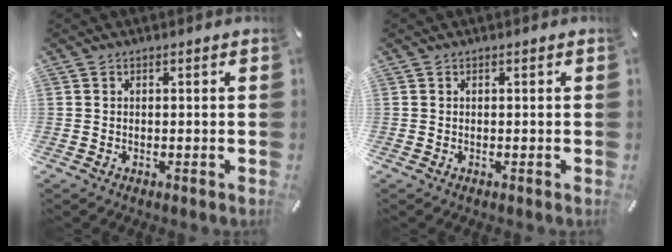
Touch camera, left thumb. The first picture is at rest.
{"total": 0.0}